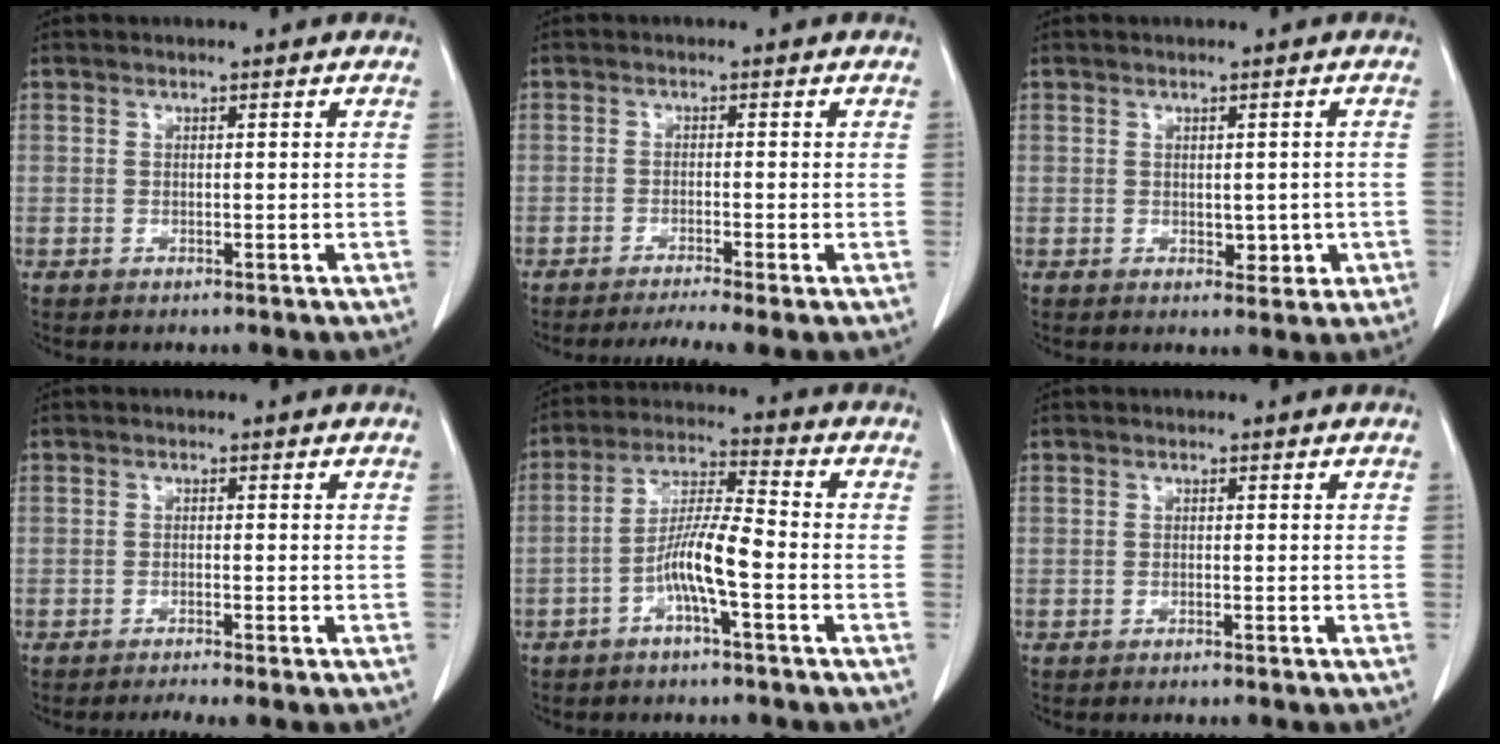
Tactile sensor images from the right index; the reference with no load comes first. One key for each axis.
{"total": 5.1, "fx": -4.0, "fy": -0.6, "fz": 3.1, "tx": -0.048, "ty": -0.007, "tz": -0.063}
{"total": 3.2, "fx": -0.4, "fy": 2.0, "fz": 2.5, "tx": -0.023, "ty": 0.002, "tz": 0.003}
{"total": 2.6, "fx": -2.1, "fy": -0.4, "fz": 1.5, "tx": -0.023, "ty": -0.003, "tz": -0.034}
{"total": 7.9, "fx": -2.9, "fy": 0.7, "fz": 7.3, "tx": -0.147, "ty": 0.014, "tz": -0.058}
{"total": 0.6, "fx": -0.5, "fy": -0.2, "fz": 0.3, "tx": -0.004, "ty": 0.003, "tz": -0.010}